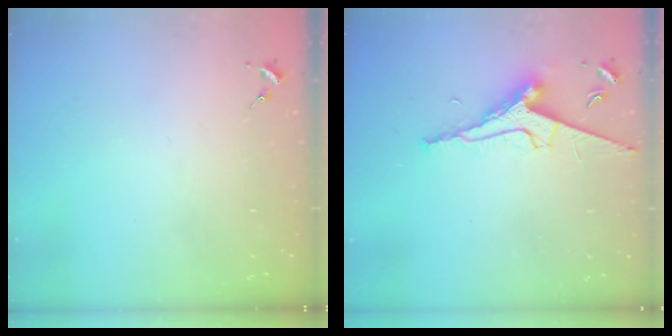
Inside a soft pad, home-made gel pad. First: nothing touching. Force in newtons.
{"total": 9.1, "press": 9.0, "slide": 1.2}